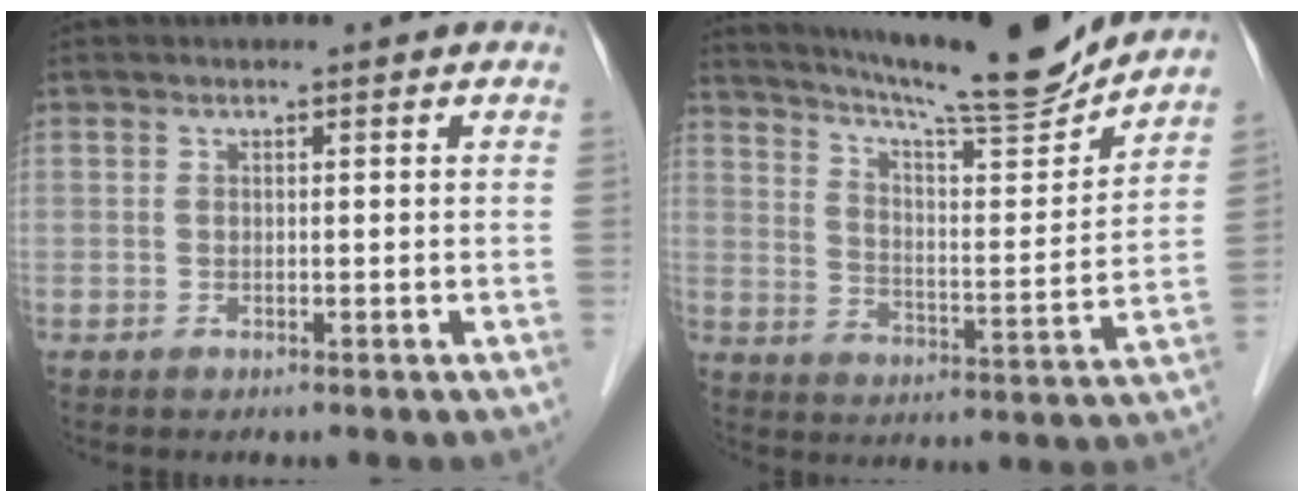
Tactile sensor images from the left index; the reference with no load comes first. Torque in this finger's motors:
{"motor_torque": [0.69, -0.98, 0.28, 0.06]}